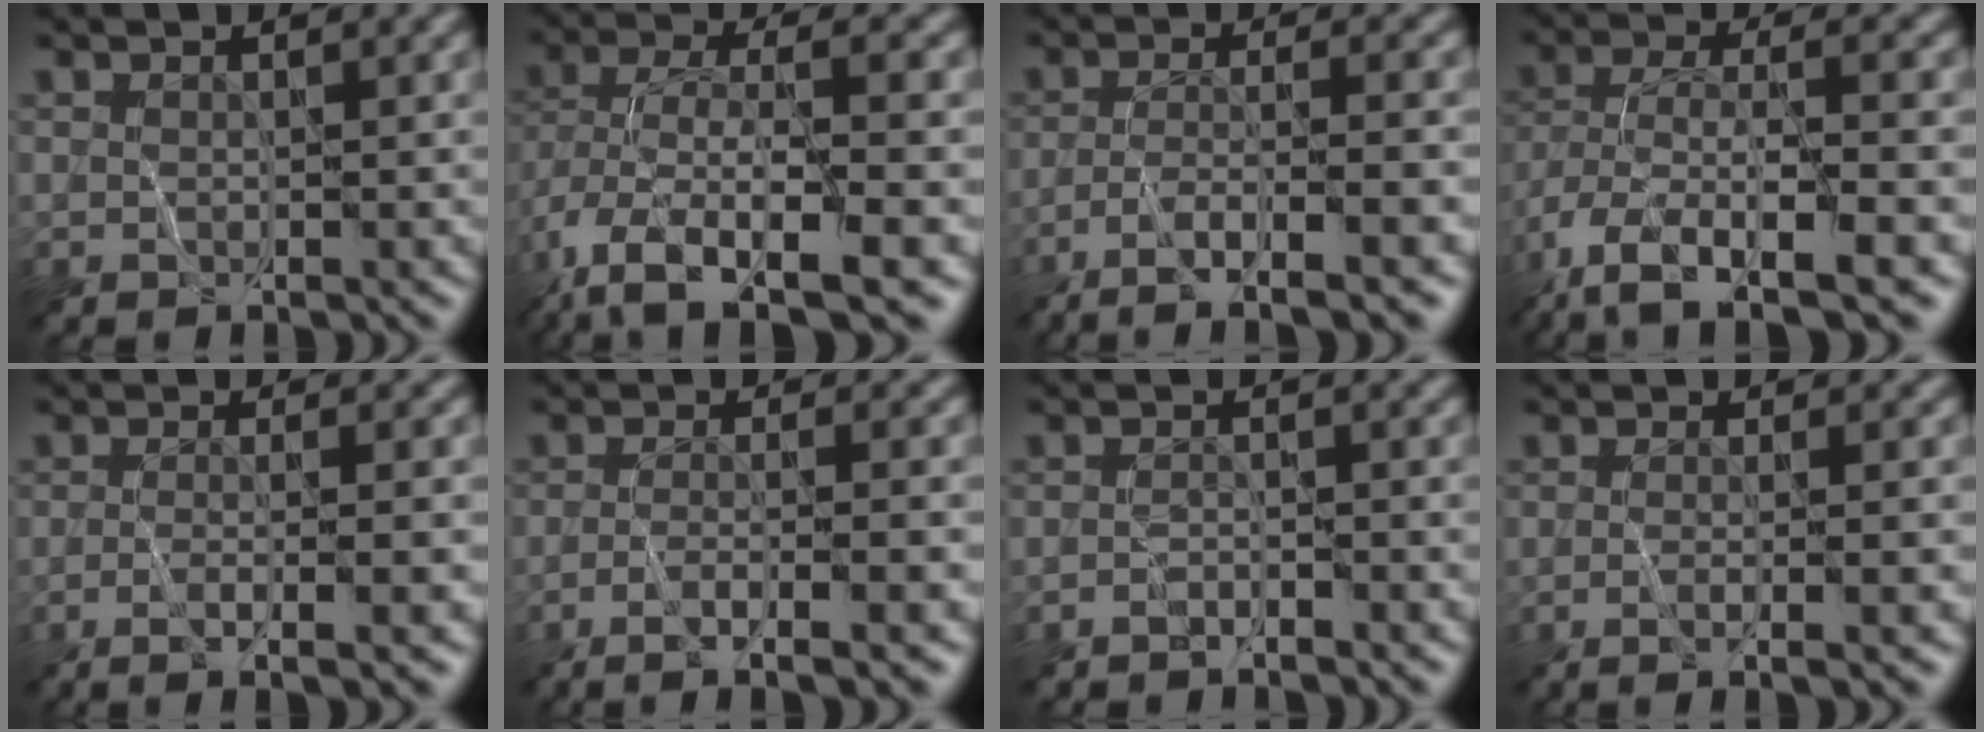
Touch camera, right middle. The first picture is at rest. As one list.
[{"total": 10.3, "force": [-4.4, 4.4, 8.2], "torque": [-0.168, -0.009, -0.074]}, {"total": 6.6, "force": [-3.8, 1.2, 5.2], "torque": [-0.075, 0.012, -0.071]}, {"total": 10.5, "force": [-5.6, 4.0, 8.0], "torque": [-0.166, -0.012, -0.094]}, {"total": 4.6, "force": [-1.6, 1.2, 4.2], "torque": [-0.049, 0.003, -0.028]}, {"total": 5.3, "force": [-2.7, 1.1, 4.5], "torque": [-0.062, 0.009, -0.051]}, {"total": 1.3, "force": [-1.3, 0.0, 0.3], "torque": [0.001, 0.002, -0.027]}, {"total": 4.3, "force": [-0.7, 1.7, 3.9], "torque": [-0.028, 0.006, -0.021]}]